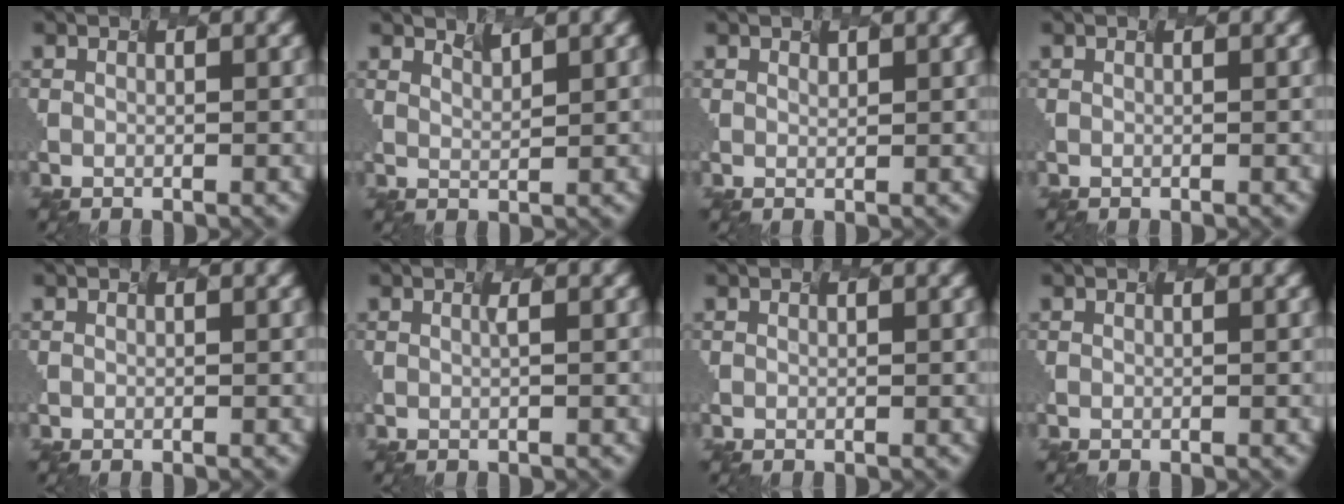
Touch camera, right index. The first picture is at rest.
{"total": 0.9, "force": [0.3, -0.8, -0.4], "torque": [-0.014, -0.009, 0.042]}
{"total": 1.0, "force": [-0.2, -0.7, -0.6], "torque": [-0.001, -0.007, 0.023]}
{"total": 0.0}
{"total": 0.0}
{"total": 0.9, "force": [-0.7, -0.6, -0.3], "torque": [-0.007, -0.005, 0.011]}
{"total": 0.0}
{"total": 0.0}